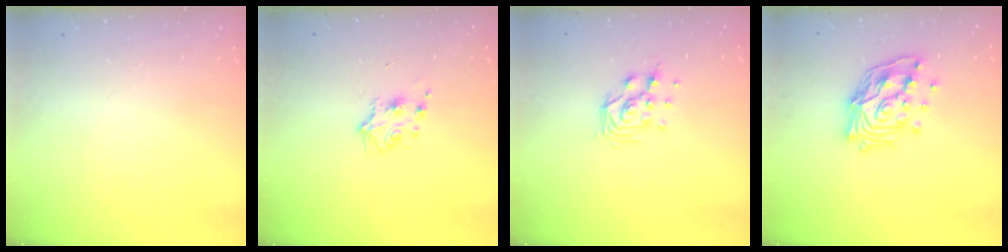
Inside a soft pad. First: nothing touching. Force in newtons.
{"total": 5.5, "press": 5.4, "slide": 0.7}
{"total": 8.6, "press": 8.5, "slide": 0.9}
{"total": 16.0, "press": 15.8, "slide": 2.3}